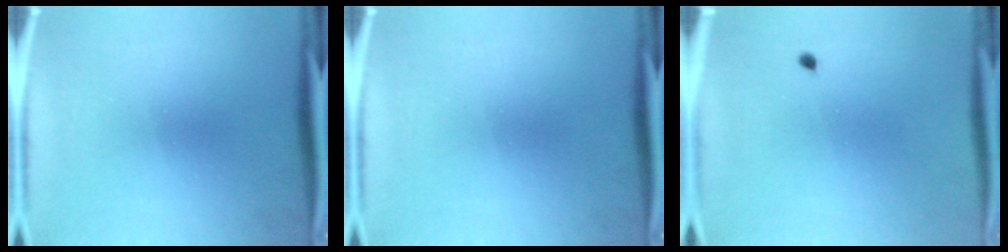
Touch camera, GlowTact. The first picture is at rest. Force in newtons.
{"total": 0.0}
{"total": 0.5}